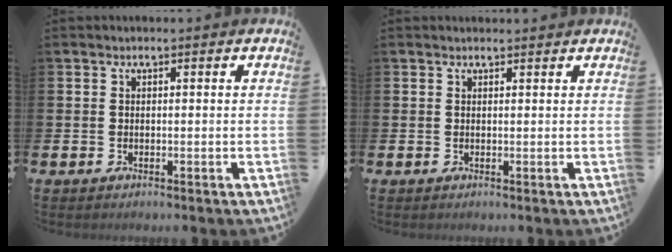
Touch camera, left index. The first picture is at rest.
{"total": 0.7, "force": [0.7, 0.0, 0.1], "torque": [0.007, -0.003, 0.012]}